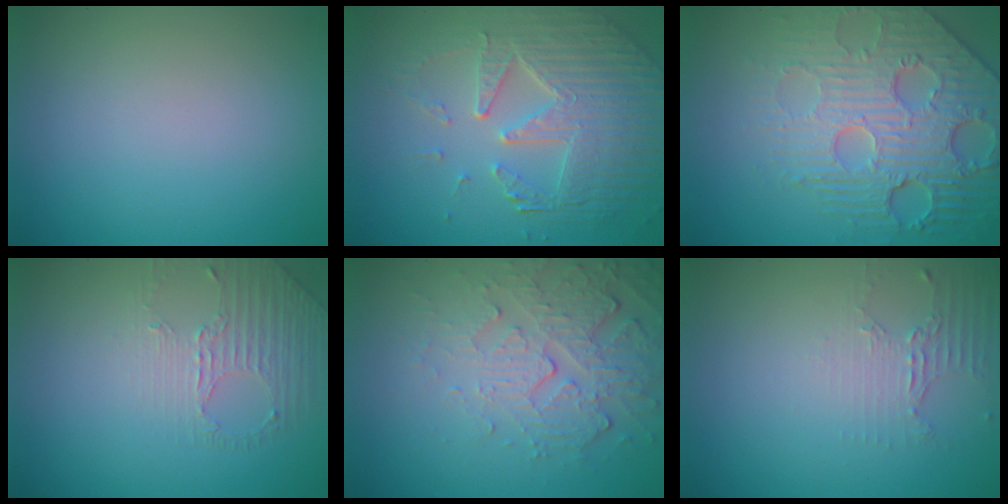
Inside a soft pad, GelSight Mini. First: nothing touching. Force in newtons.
{"total": 6.7, "press": 5.1, "slide": 4.4}
{"total": 6.7, "press": 5.5, "slide": 3.8}
{"total": 1.6, "press": 1.0, "slide": 1.2}
{"total": 5.5, "press": 3.7, "slide": 4.1}
{"total": 1.9, "press": 1.4, "slide": 1.3}